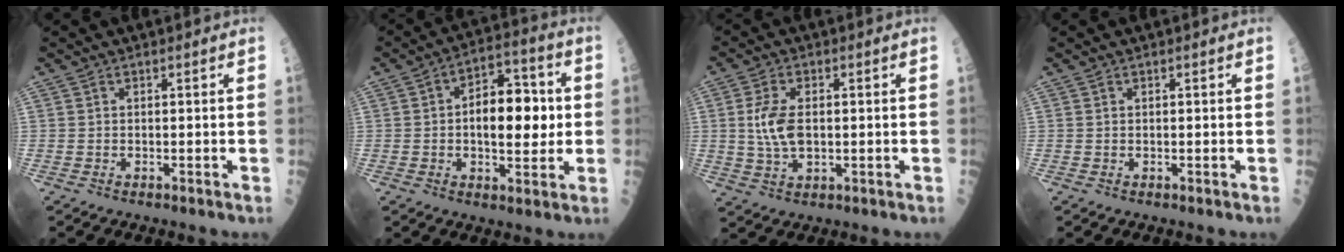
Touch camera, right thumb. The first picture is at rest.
{"total": 13.1, "force": [0.4, 7.0, 11.1], "torque": [-0.132, 0.019, 0.003]}
{"total": 7.4, "force": [0.4, 4.0, 6.2], "torque": [-0.127, -0.002, 0.011]}
{"total": 0.0}